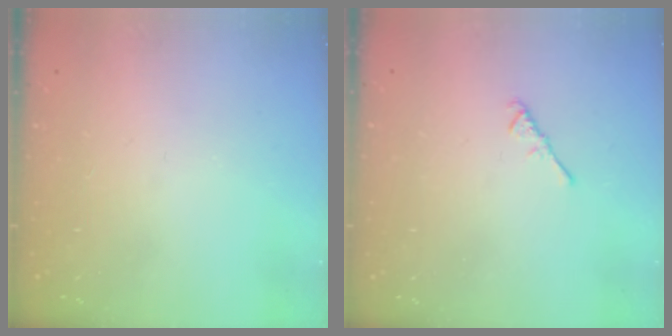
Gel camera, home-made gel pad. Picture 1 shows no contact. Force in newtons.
{"total": 2.6, "press": 2.6, "slide": 0.6}